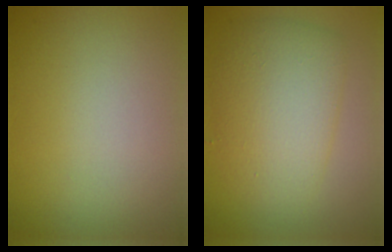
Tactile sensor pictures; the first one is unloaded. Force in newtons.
{"total": 5.5, "press": 5.5, "slide": 0.1}